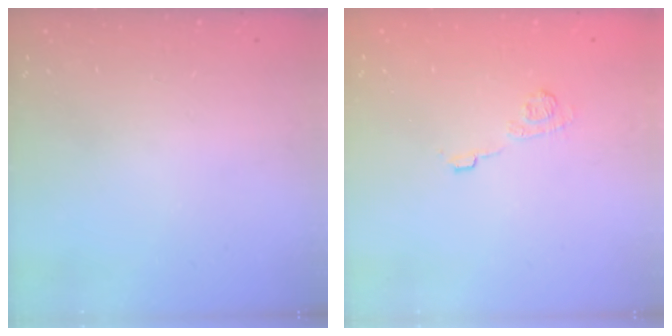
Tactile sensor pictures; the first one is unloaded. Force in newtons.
{"total": 8.0, "press": 7.9, "slide": 1.0}